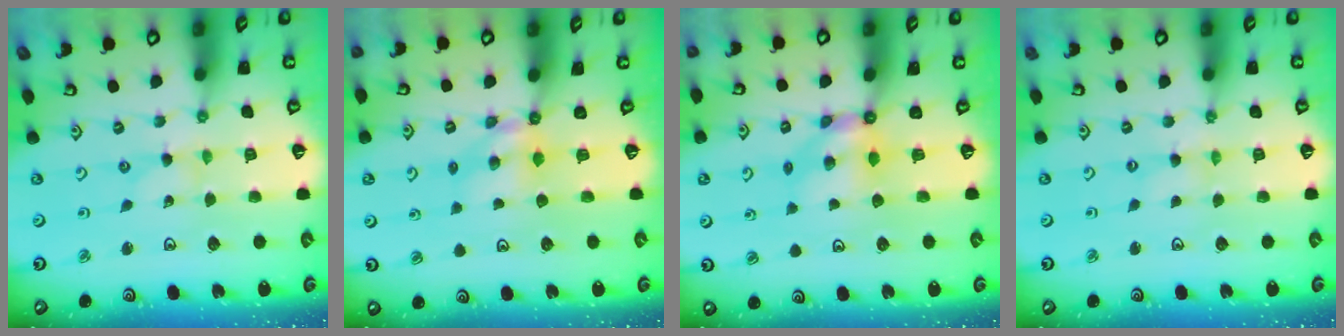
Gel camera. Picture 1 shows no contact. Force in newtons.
{"total": 5.4, "press": 5.4, "slide": 0.2}
{"total": 5.7, "press": 5.7, "slide": 0.1}
{"total": 0.0}